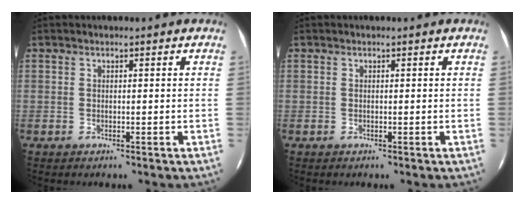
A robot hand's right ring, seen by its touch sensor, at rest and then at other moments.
{"total": 0.0}